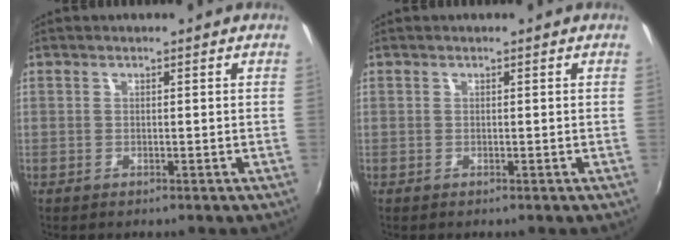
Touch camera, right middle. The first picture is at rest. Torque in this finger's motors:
{"motor_torque": [-0.02, -0.13, 0.04, 0.00]}